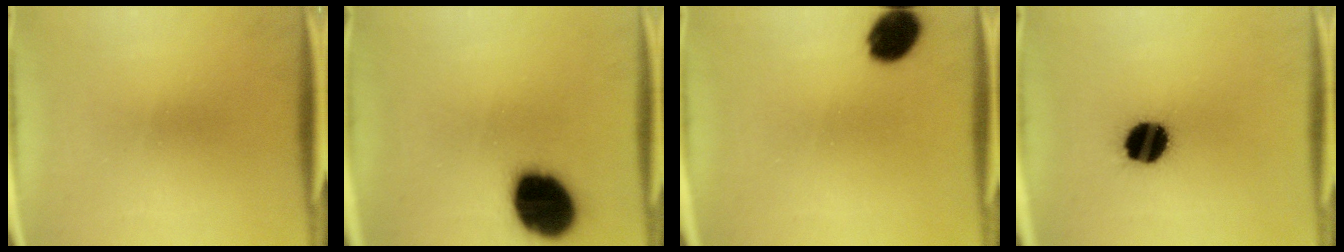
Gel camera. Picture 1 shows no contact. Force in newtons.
{"total": 19.6}
{"total": 9.3}
{"total": 13.3}